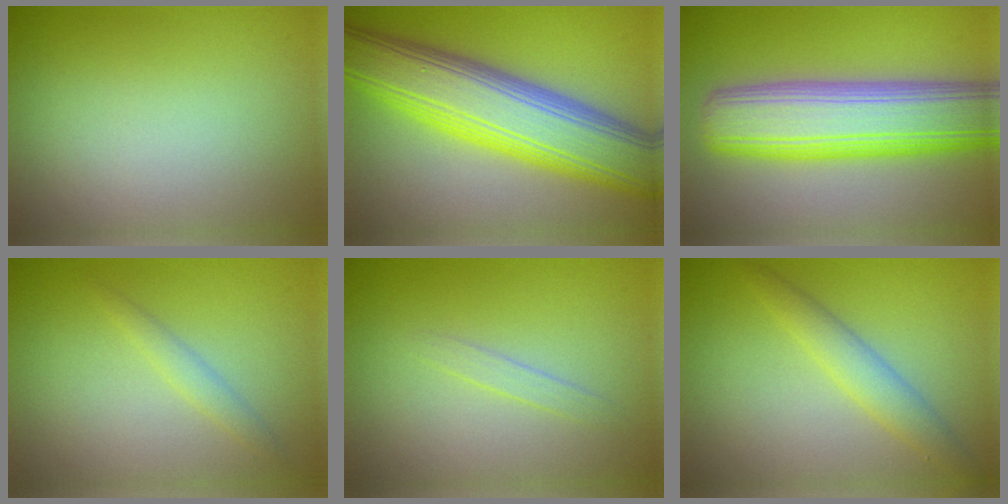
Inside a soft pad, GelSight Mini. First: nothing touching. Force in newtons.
{"total": 11.5, "press": 11.5, "slide": 0.3}
{"total": 10.8, "press": 10.8, "slide": 0.4}
{"total": 1.3, "press": 1.3, "slide": 0.1}
{"total": 1.0, "press": 1.0, "slide": 0.1}
{"total": 2.8, "press": 2.8, "slide": 0.0}